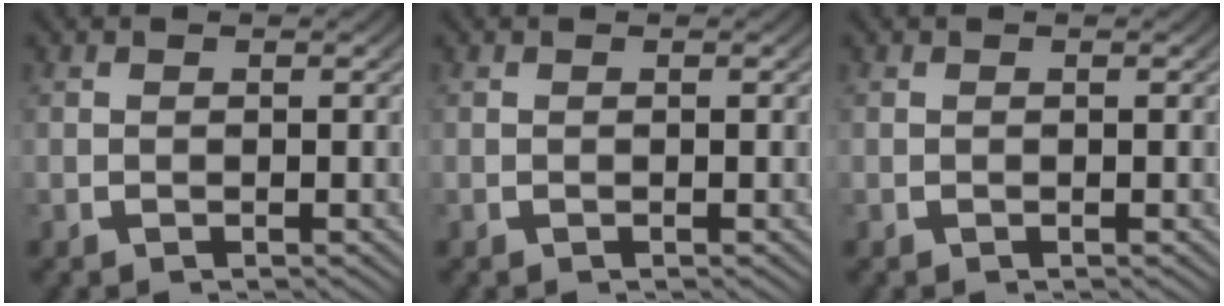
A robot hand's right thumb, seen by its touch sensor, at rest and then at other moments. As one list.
[{"total": 0.0}, {"total": 0.0}]